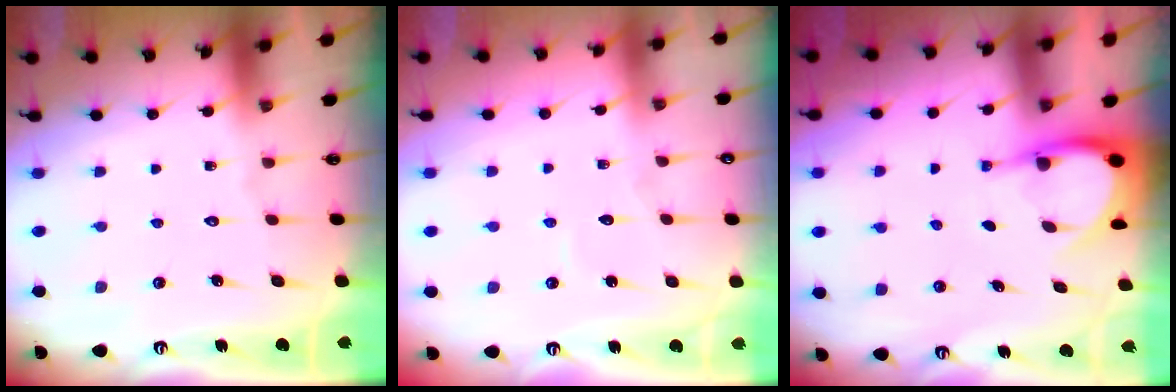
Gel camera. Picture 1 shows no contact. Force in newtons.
{"total": 3.7, "press": 3.7, "slide": 0.4}
{"total": 4.9, "press": 4.9, "slide": 0.5}